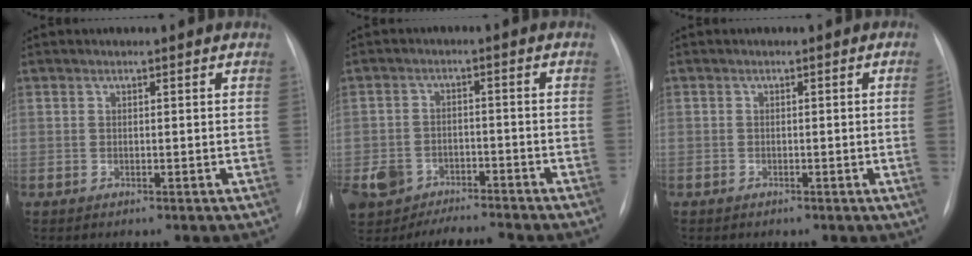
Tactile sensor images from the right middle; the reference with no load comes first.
{"total": 11.5, "force": [-9.2, 5.5, 4.1], "torque": [-0.101, 0.004, -0.143]}
{"total": 1.7, "force": [-0.4, -0.5, 1.6], "torque": [-0.022, 0.001, -0.008]}